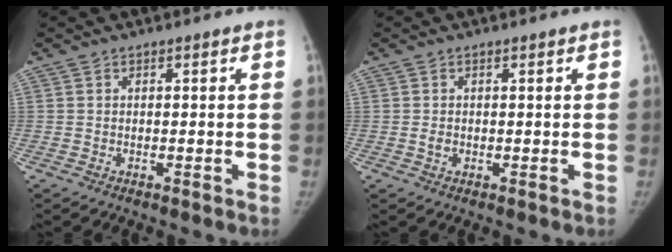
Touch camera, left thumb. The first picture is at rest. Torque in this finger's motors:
{"motor_torque": [0.44, 0.40, 0.21, -0.11, 0.13]}